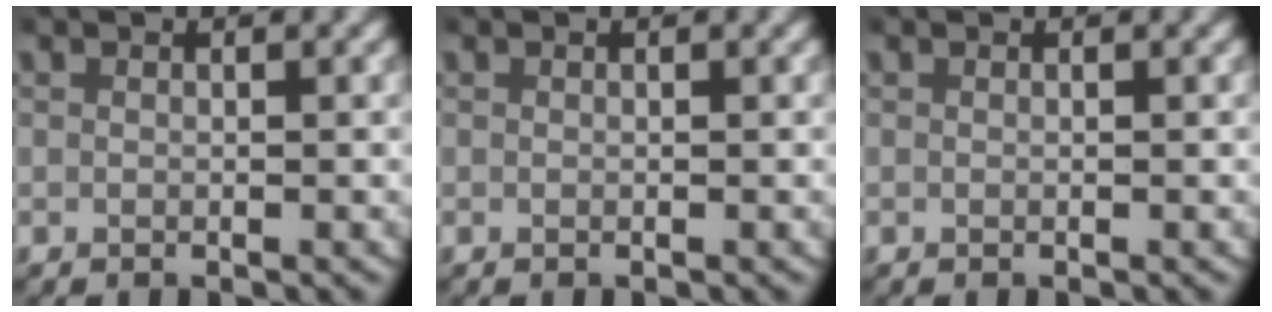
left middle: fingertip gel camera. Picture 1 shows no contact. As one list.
[{"total": 0.0}, {"total": 0.0}]